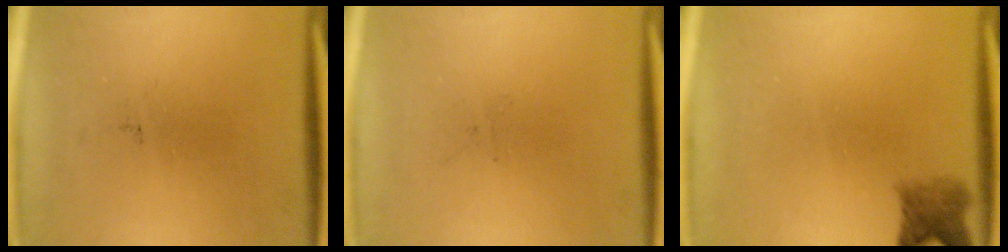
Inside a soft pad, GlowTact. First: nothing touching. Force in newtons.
{"total": 0.0}
{"total": 3.1}